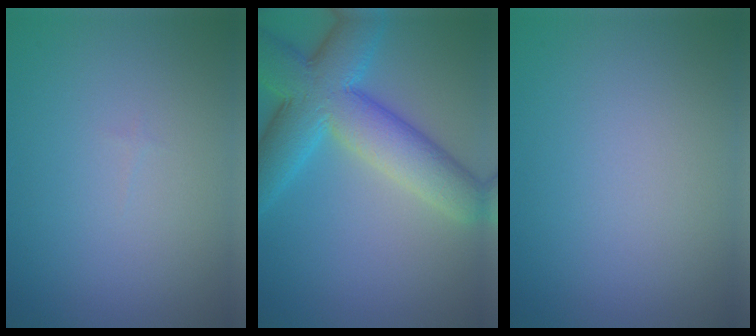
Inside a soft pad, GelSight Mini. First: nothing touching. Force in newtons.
{"total": 9.6, "press": 9.6, "slide": 0.1}
{"total": 0.0}